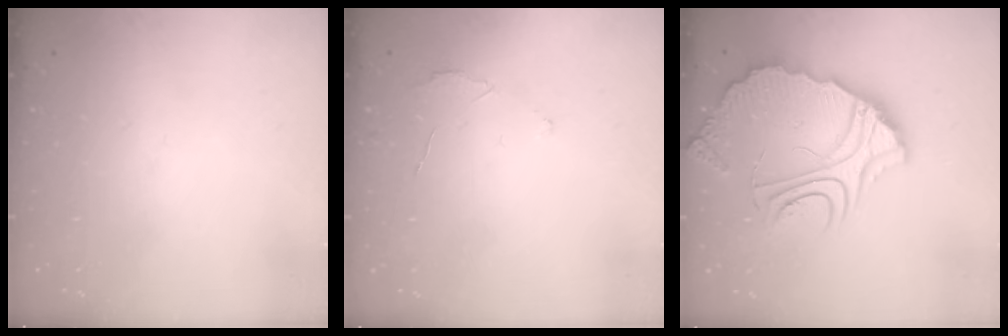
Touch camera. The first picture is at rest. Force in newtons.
{"total": 2.6, "press": 2.6, "slide": 0.2}
{"total": 12.5, "press": 12.5, "slide": 1.2}